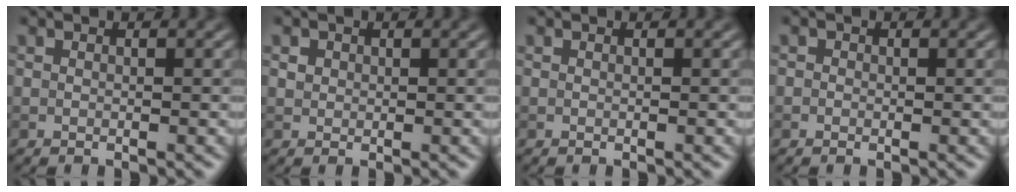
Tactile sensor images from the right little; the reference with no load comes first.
{"total": 0.8, "force": [0.3, 0.7, 0.2], "torque": [-0.001, -0.003, 0.008]}
{"total": 0.0}
{"total": 0.5, "force": [-0.1, 0.5, 0.1], "torque": [0.002, -0.006, -0.005]}